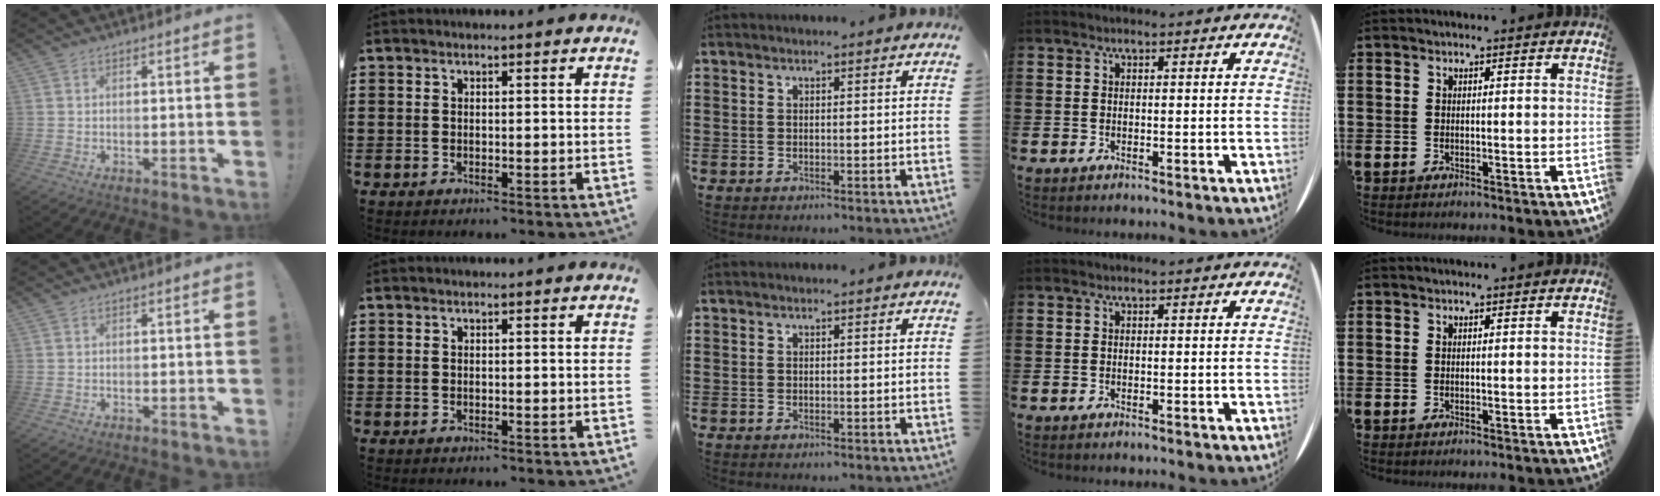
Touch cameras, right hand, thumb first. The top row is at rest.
{}